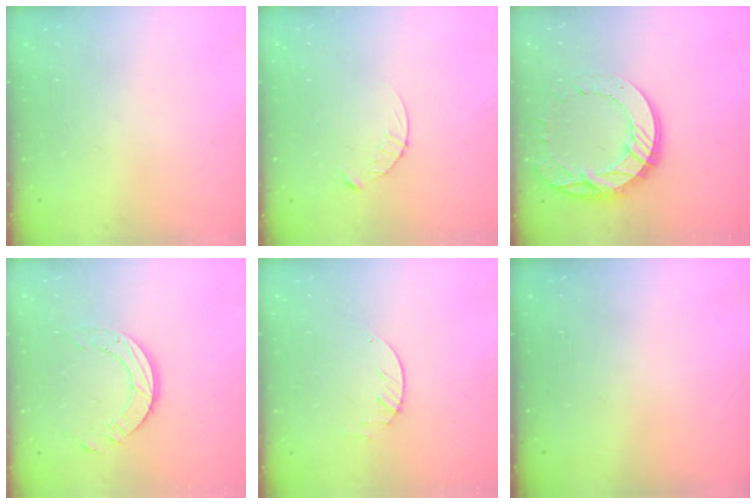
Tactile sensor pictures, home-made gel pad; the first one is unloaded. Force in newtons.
{"total": 3.6, "press": 3.6, "slide": 0.5}
{"total": 17.3, "press": 17.2, "slide": 1.8}
{"total": 9.0, "press": 9.0, "slide": 0.8}
{"total": 1.9, "press": 1.9, "slide": 0.3}
{"total": 0.0}